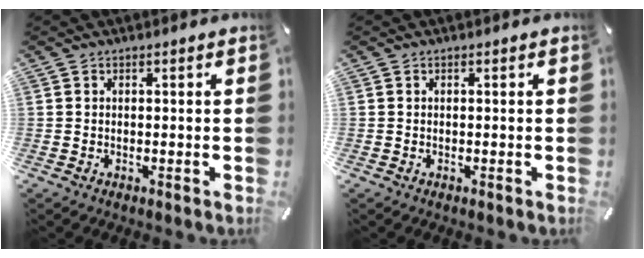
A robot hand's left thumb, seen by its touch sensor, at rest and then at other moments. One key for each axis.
{"total": 0.0}